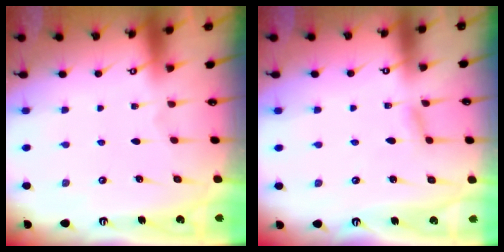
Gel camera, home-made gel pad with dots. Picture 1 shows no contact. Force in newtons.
{"total": 4.5, "press": 4.5, "slide": 0.3}